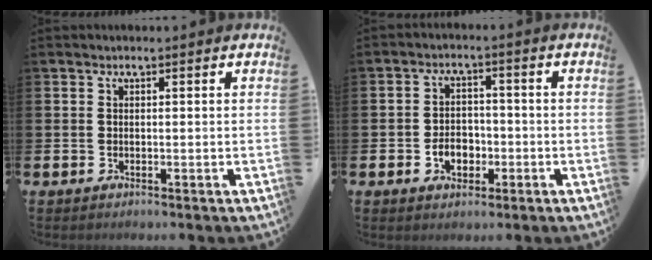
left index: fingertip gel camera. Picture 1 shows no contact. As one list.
[{"total": 3.8, "force": [-1.4, 2.8, 2.1], "torque": [-0.027, -0.001, -0.033]}]